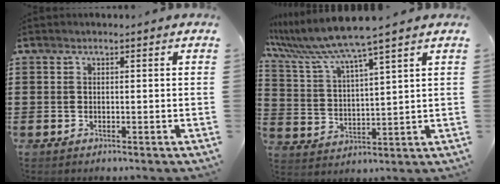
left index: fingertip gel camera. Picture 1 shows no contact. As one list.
[{"total": 7.9, "force": [6.7, -0.6, 4.1], "torque": [-0.106, -0.038, 0.113]}]